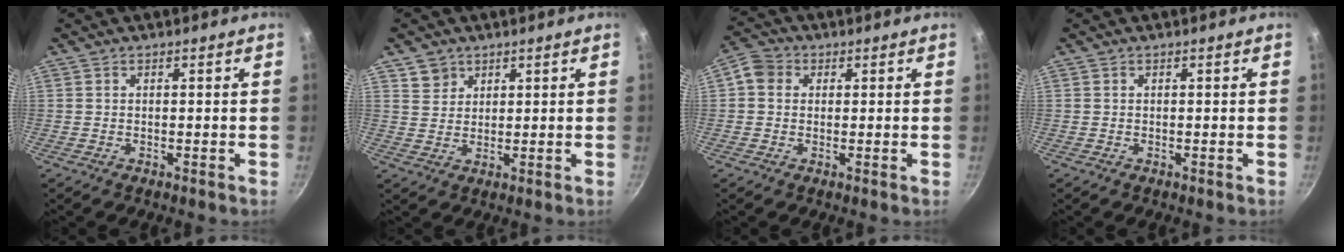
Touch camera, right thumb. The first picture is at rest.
{"total": 3.8, "force": [2.3, 3.0, 0.6], "torque": [0.012, 0.001, 0.043]}
{"total": 4.5, "force": [0.6, 3.9, 2.0], "torque": [-0.021, 0.006, -0.004]}
{"total": 0.0}